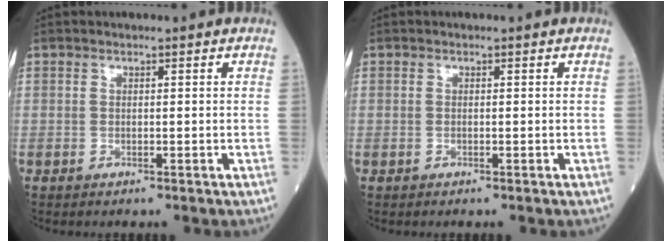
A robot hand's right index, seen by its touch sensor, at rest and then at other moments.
{"total": 0.0}